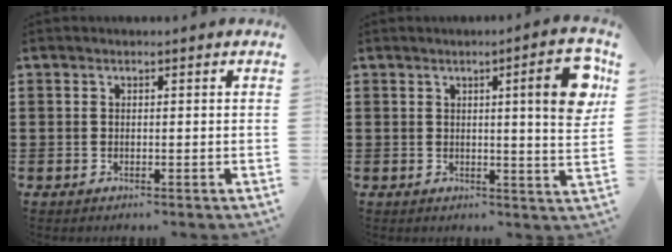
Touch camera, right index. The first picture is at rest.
{"total": 8.5, "force": [3.0, 0.7, 7.9], "torque": [-0.120, -0.008, 0.040]}